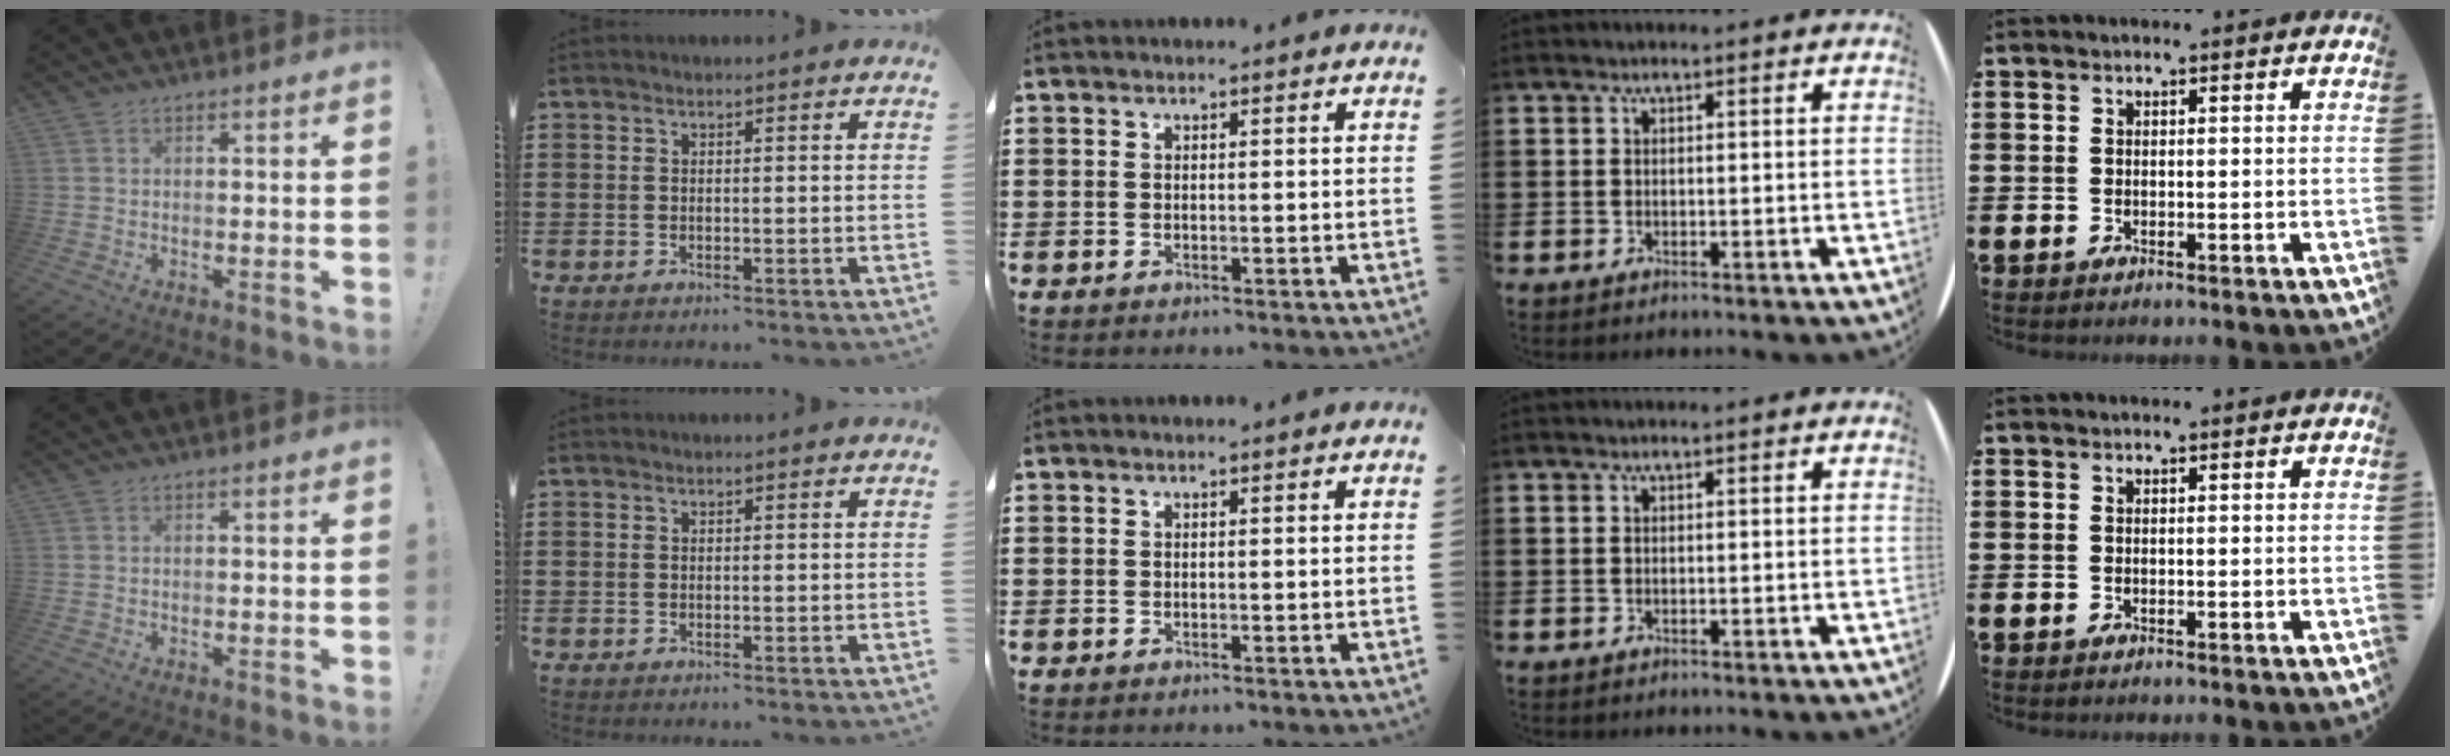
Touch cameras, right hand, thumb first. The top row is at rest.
{}